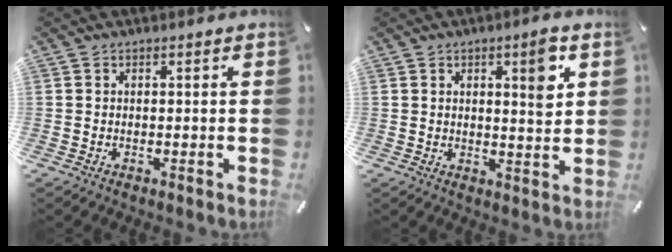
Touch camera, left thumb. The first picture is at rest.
{"total": 7.3, "force": [3.0, 2.2, 6.3], "torque": [-0.081, -0.013, 0.039]}